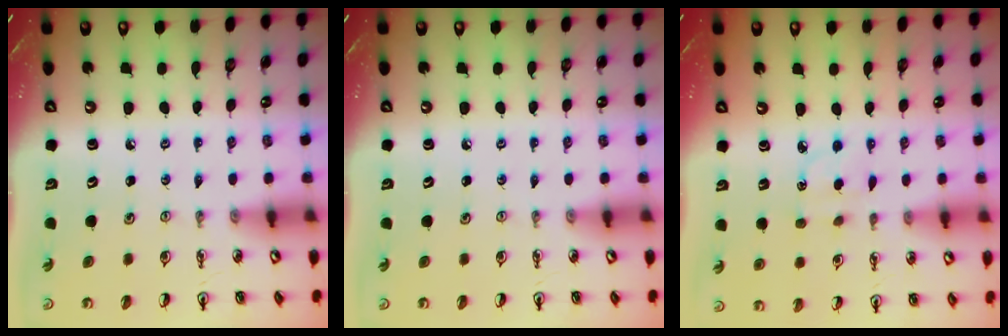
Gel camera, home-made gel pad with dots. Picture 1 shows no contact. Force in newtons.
{"total": 0.0}
{"total": 3.4, "press": 3.4, "slide": 0.5}